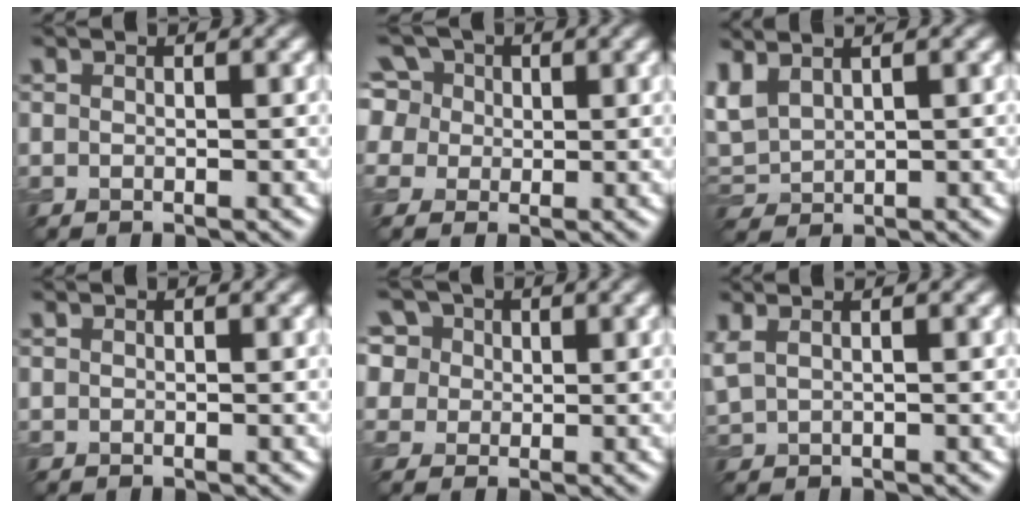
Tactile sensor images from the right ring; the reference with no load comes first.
{"total": 7.9, "force": [3.2, 6.3, 3.6], "torque": [-0.073, 0.037, 0.026]}
{"total": 2.8, "force": [1.6, 1.5, 1.7], "torque": [-0.055, 0.009, 0.041]}
{"total": 0.0}
{"total": 9.8, "force": [5.1, 7.1, 4.5], "torque": [-0.101, 0.033, 0.058]}
{"total": 2.4, "force": [1.5, 1.1, 1.6], "torque": [-0.036, 0.013, 0.024]}